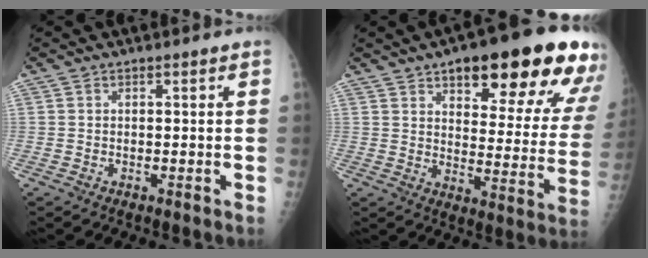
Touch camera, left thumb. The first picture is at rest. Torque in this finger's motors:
{"motor_torque": [2.43, 2.43, 1.34, -1.43, 0.16]}